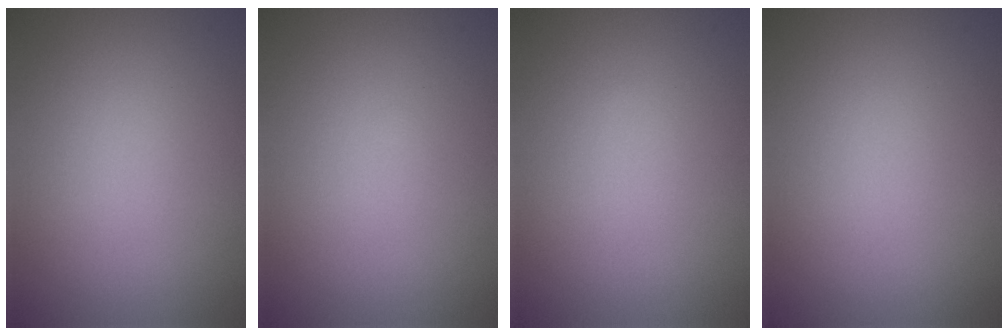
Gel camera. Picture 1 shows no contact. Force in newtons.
{"total": 0.0}
{"total": 0.0}
{"total": 0.0}